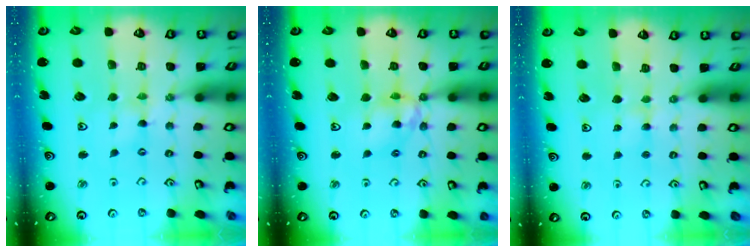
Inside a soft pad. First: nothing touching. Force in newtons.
{"total": 11.3, "press": 11.3, "slide": 1.0}
{"total": 2.9, "press": 2.9, "slide": 0.4}